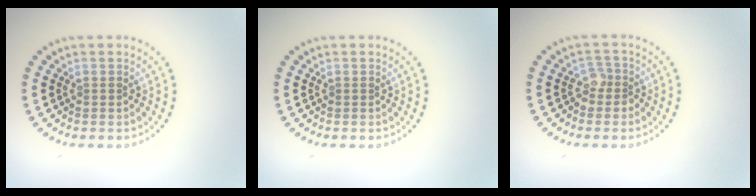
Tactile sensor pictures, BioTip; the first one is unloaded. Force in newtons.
{"total": 0.0}
{"total": 1.7, "press": 1.4, "slide": 1.0}